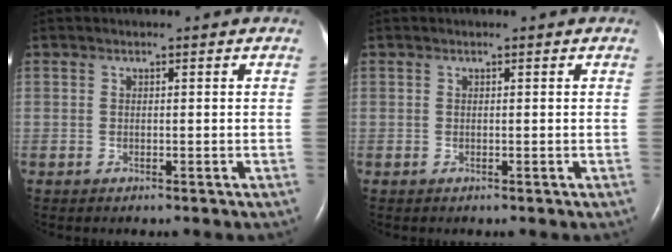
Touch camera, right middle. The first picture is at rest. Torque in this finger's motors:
{"motor_torque": [0.00, 0.00, 0.00, 0.00]}